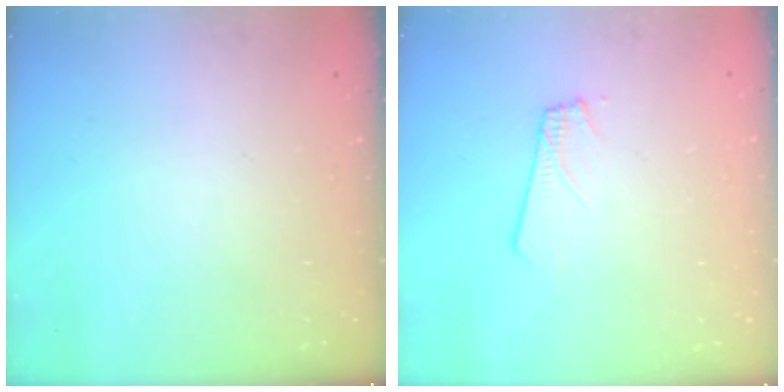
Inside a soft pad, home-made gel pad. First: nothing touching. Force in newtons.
{"total": 1.8, "press": 1.8, "slide": 0.1}